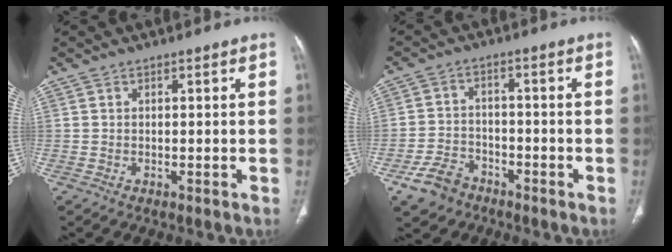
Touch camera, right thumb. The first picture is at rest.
{"total": 6.8, "force": [-4.4, 4.6, 2.4], "torque": [-0.038, 0.023, -0.080]}